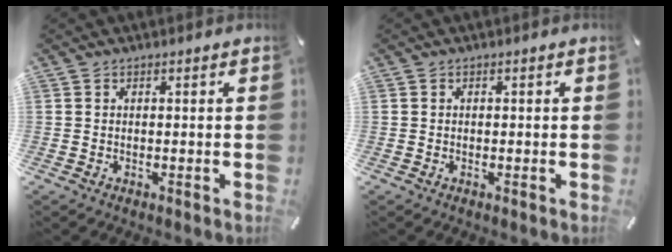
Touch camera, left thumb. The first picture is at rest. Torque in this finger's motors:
{"motor_torque": [-0.24, -0.19, -0.28, 0.10, 0.01]}